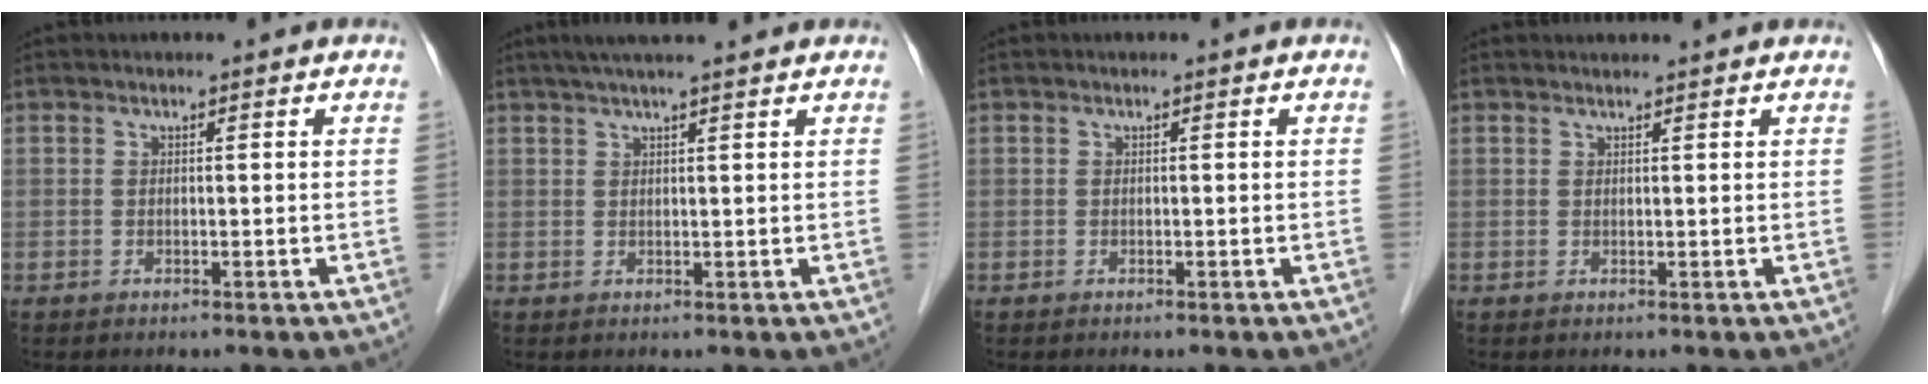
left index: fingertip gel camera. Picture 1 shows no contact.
{"total": 8.0, "force": [6.6, 0.2, 4.5], "torque": [-0.067, 0.033, 0.094]}
{"total": 0.0}
{"total": 2.3, "force": [2.2, 0.1, 0.4], "torque": [-0.009, 0.016, 0.030]}